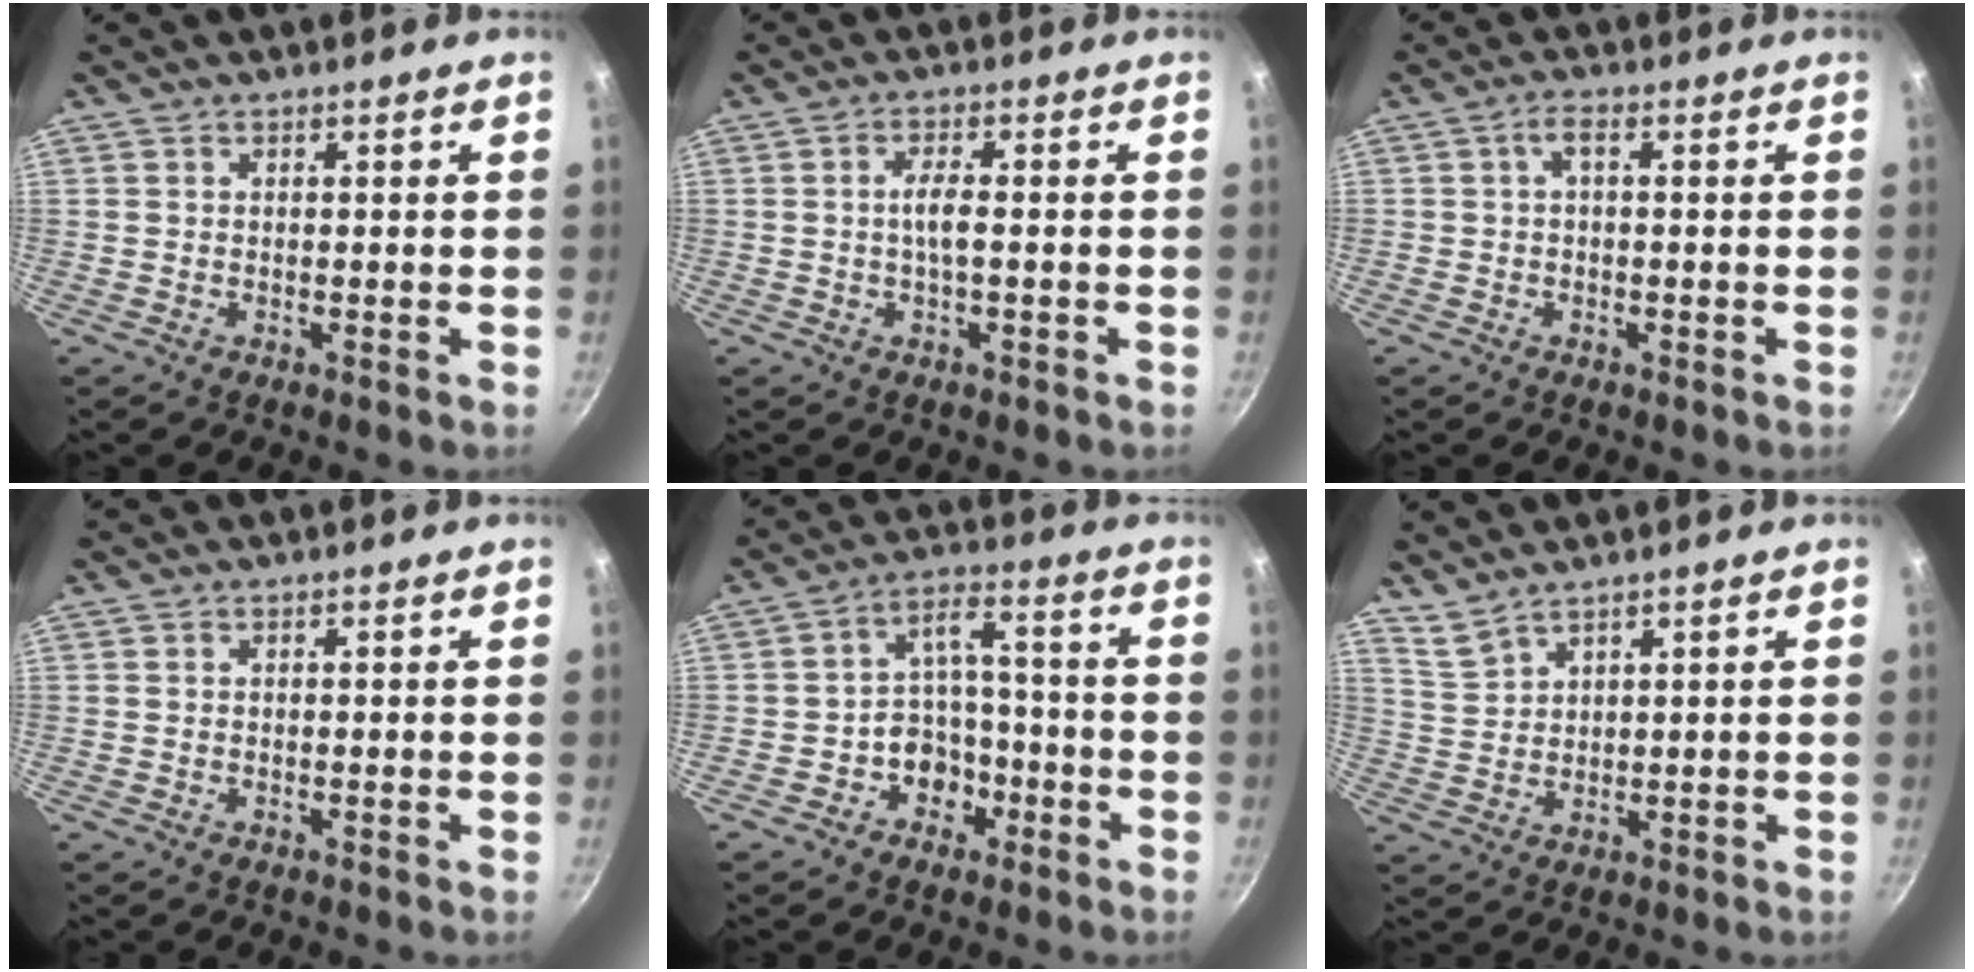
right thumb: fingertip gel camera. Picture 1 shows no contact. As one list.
[{"total": 3.2, "force": [-0.4, 0.9, 3.0], "torque": [-0.062, 0.009, -0.011]}, {"total": 2.3, "force": [0.0, 1.0, 2.1], "torque": [-0.048, 0.009, -0.002]}, {"total": 0.0}, {"total": 7.8, "force": [-3.5, 5.8, 3.8], "torque": [-0.025, 0.046, -0.052]}, {"total": 3.7, "force": [3.5, 0.9, 1.2], "torque": [-0.023, -0.017, 0.079]}]